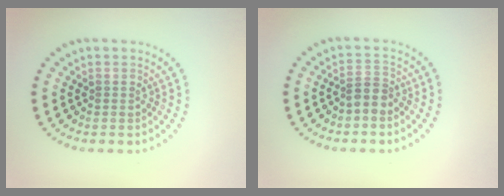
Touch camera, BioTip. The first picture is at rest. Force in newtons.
{"total": 2.1, "press": 1.6, "slide": 1.3}